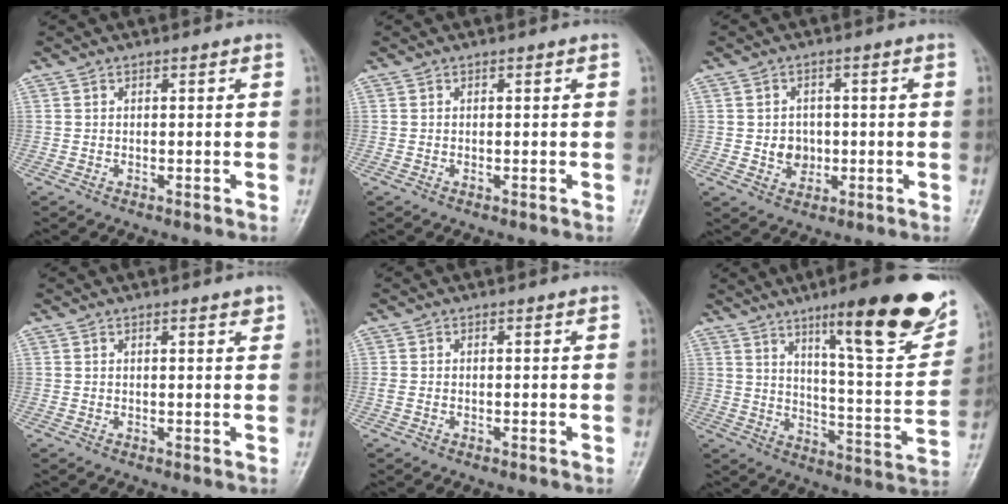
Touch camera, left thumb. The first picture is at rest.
{"total": 0.0}
{"total": 4.2, "force": [-0.4, 3.7, 2.0], "torque": [-0.007, 0.003, -0.004]}
{"total": 1.6, "force": [1.1, 0.3, 1.1], "torque": [-0.012, -0.005, 0.013]}
{"total": 1.0, "force": [-0.2, 0.6, 0.7], "torque": [-0.015, 0.007, 0.001]}
{"total": 22.1, "force": [13.4, 4.3, 17.1], "torque": [-0.201, -0.063, 0.199]}